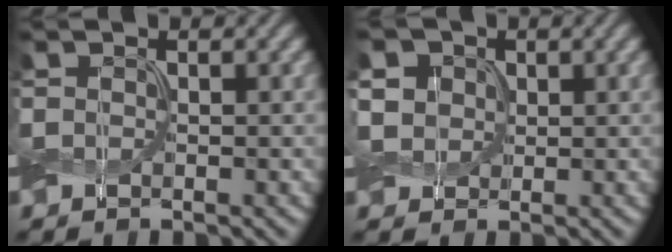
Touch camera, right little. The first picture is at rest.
{"total": 5.8, "force": [2.0, 4.8, 2.6], "torque": [-0.081, 0.020, 0.025]}